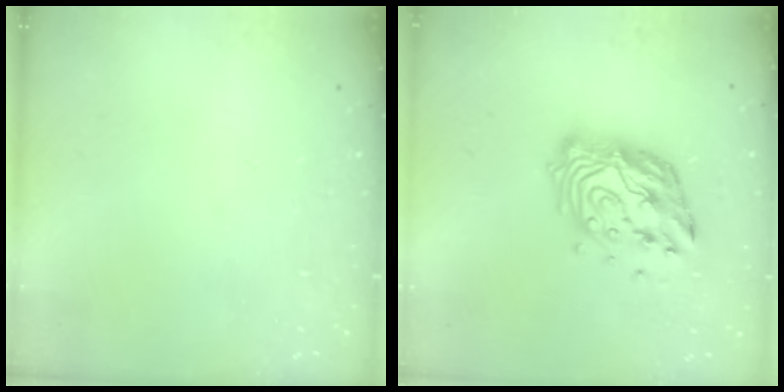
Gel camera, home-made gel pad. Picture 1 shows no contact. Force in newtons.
{"total": 15.0, "press": 14.9, "slide": 1.6}